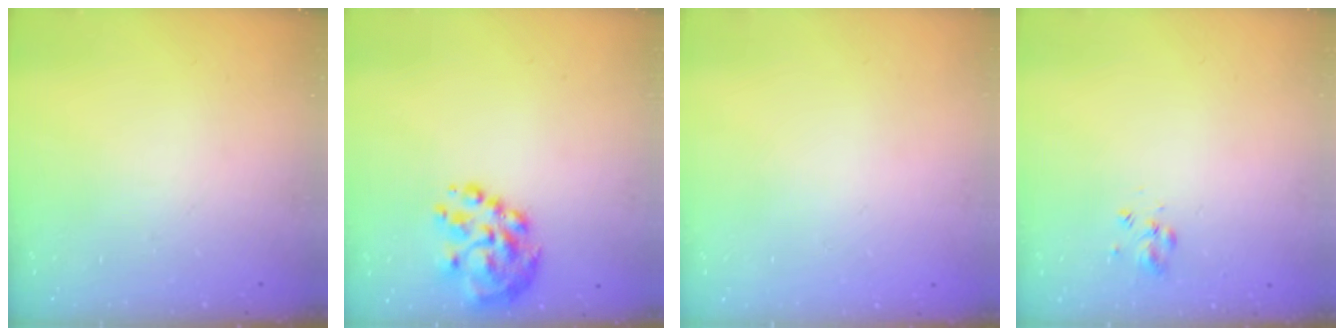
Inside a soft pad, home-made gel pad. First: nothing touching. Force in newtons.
{"total": 8.8, "press": 8.4, "slide": 2.7}
{"total": 1.9, "press": 1.9, "slide": 0.2}
{"total": 3.0, "press": 2.9, "slide": 0.8}